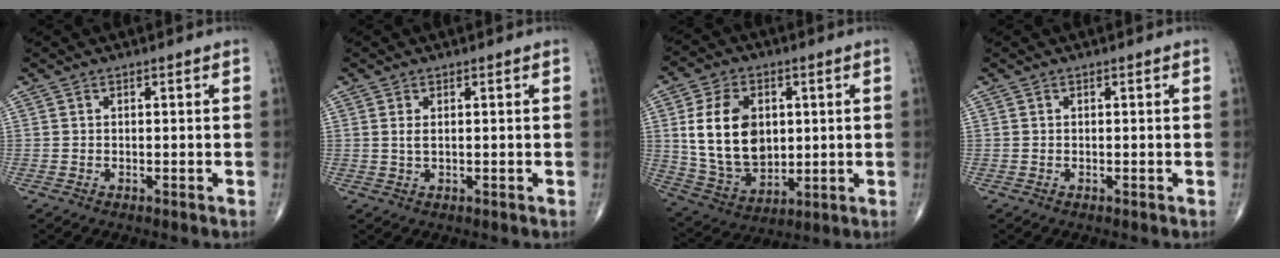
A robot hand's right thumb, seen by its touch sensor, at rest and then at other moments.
{"total": 1.6, "force": [0.4, 0.7, 1.3], "torque": [-0.028, -0.001, 0.013]}
{"total": 16.5, "force": [2.7, 11.4, 11.6], "torque": [-0.181, -0.012, 0.063]}
{"total": 0.0}